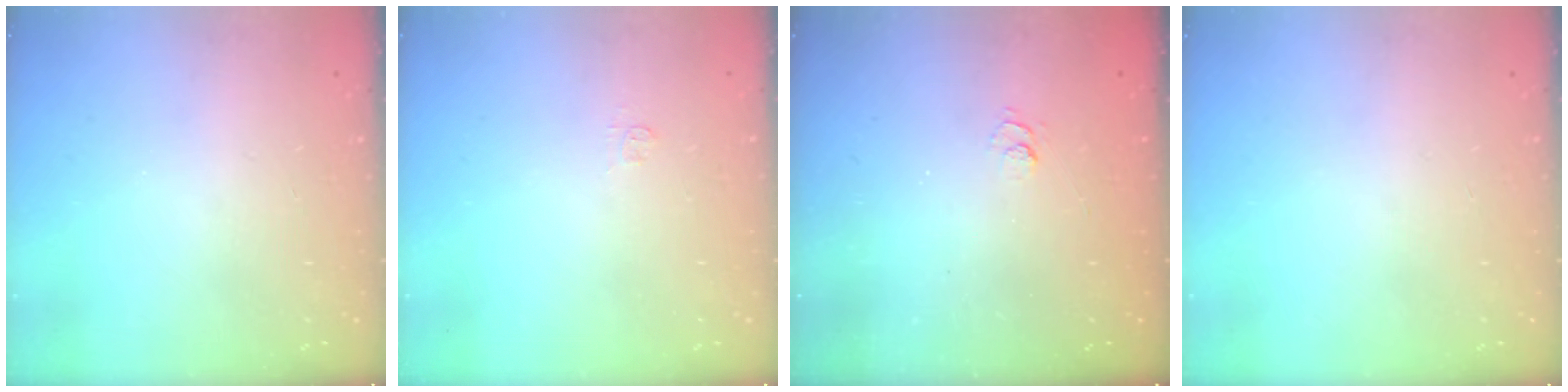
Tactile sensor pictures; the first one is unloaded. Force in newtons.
{"total": 3.1, "press": 3.0, "slide": 0.4}
{"total": 2.7, "press": 2.2, "slide": 1.5}
{"total": 0.0}